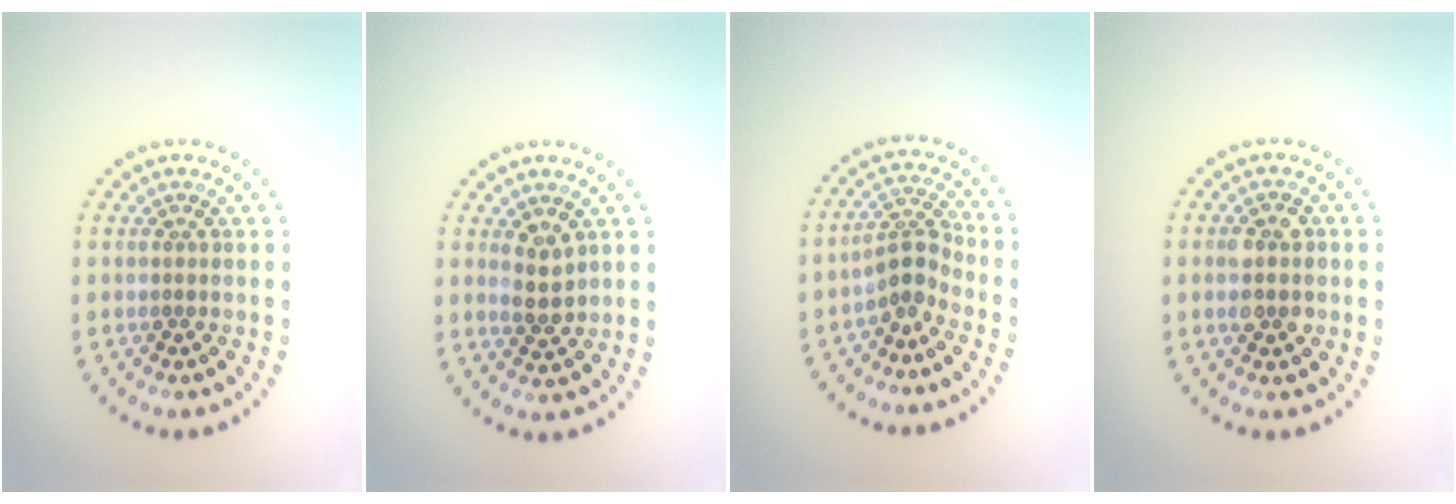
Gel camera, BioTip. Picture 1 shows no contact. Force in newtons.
{"total": 2.2, "press": 2.1, "slide": 0.8}
{"total": 2.5, "press": 1.8, "slide": 1.8}
{"total": 2.8, "press": 2.8, "slide": 0.3}